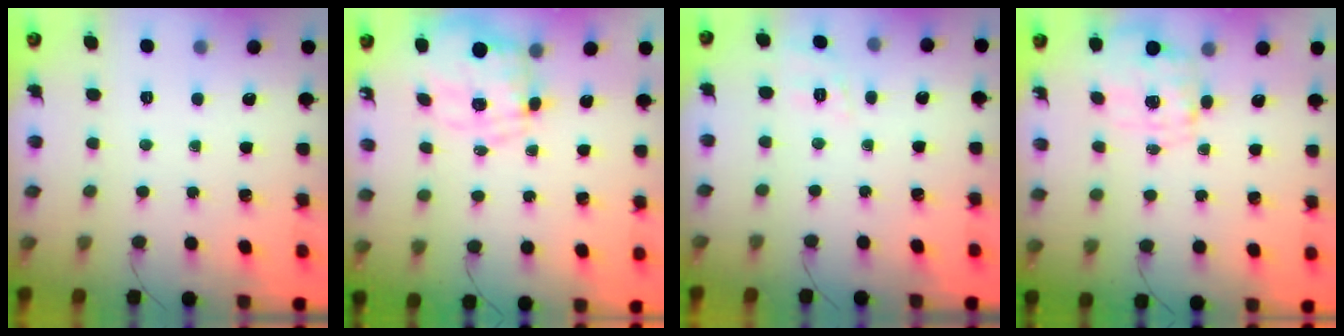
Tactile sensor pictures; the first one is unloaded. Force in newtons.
{"total": 3.8, "press": 3.3, "slide": 1.8}
{"total": 2.2, "press": 0.8, "slide": 2.0}
{"total": 2.9, "press": 2.7, "slide": 0.9}